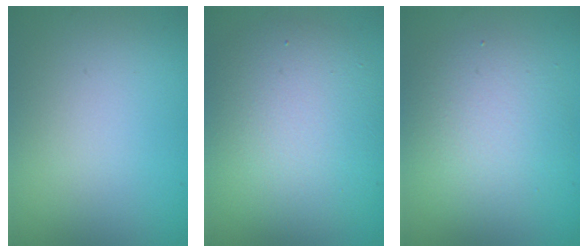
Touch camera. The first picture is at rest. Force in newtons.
{"total": 7.6, "press": 7.6, "slide": 0.4}
{"total": 4.6, "press": 4.6, "slide": 0.2}